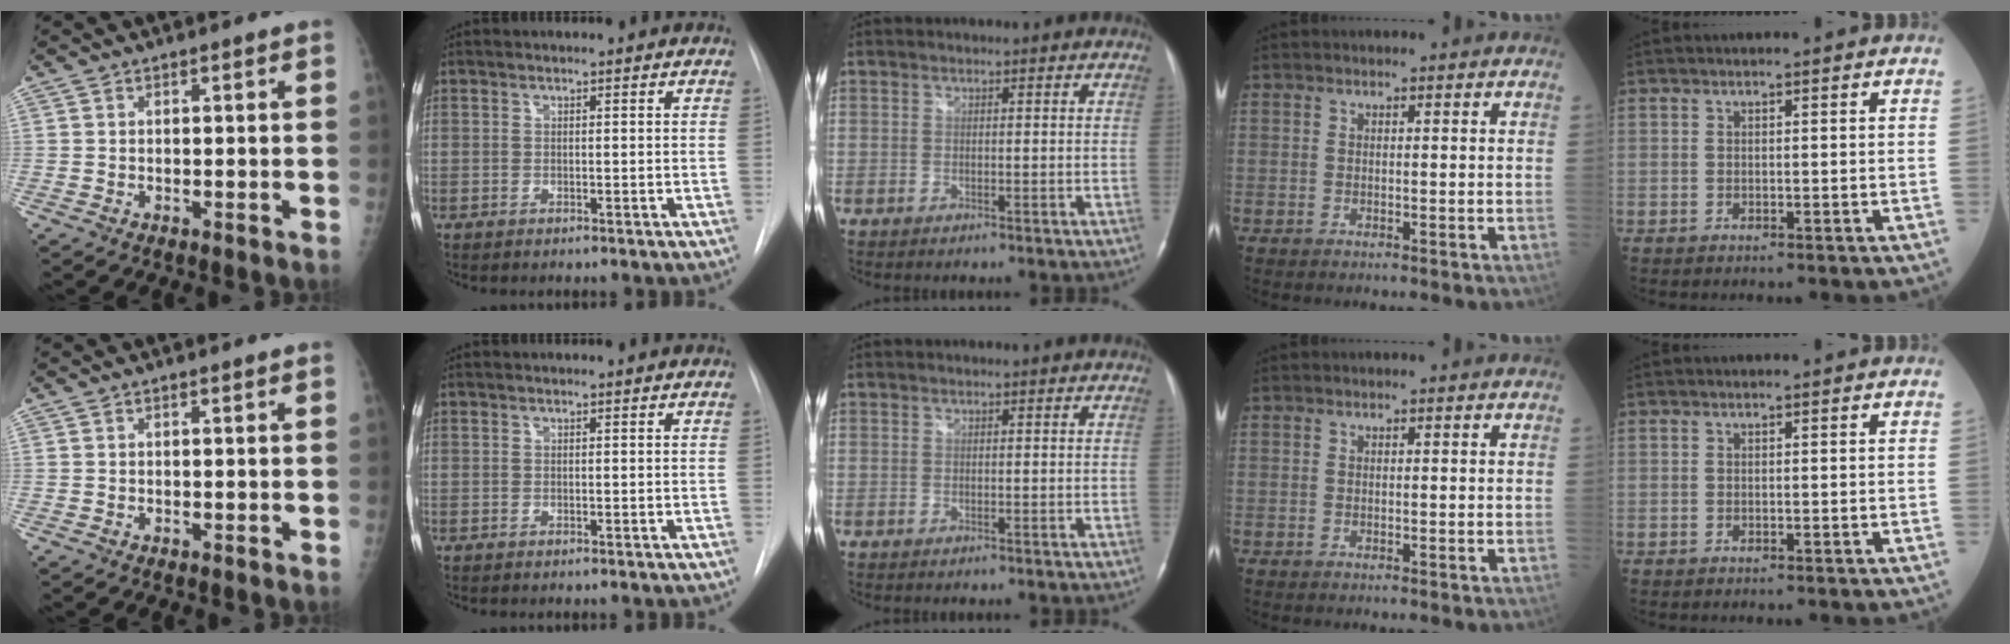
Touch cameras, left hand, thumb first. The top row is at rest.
{}